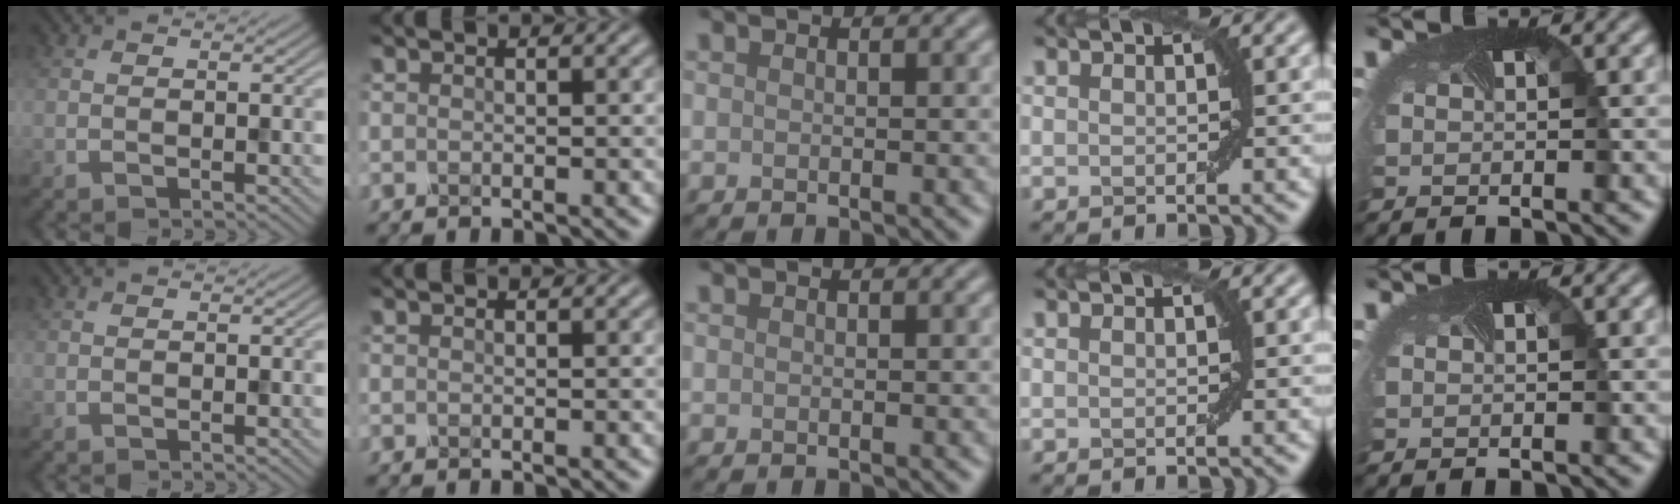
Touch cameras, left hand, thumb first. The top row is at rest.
{}